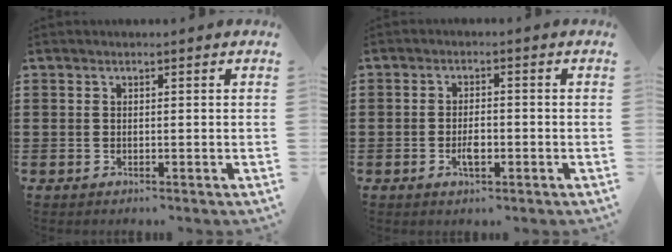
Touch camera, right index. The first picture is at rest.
{"total": 2.9, "force": [-0.9, 1.1, 2.5], "torque": [-0.046, 0.001, -0.016]}